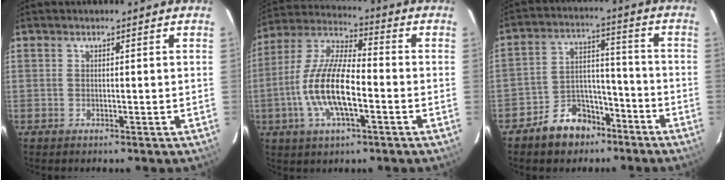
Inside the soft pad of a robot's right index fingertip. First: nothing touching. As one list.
[{"total": 14.6, "force": [-3.9, 4.9, 13.2], "torque": [-0.270, 0.001, -0.077]}, {"total": 10.1, "force": [-7.1, 6.4, 3.3], "torque": [-0.067, 0.035, -0.103]}]